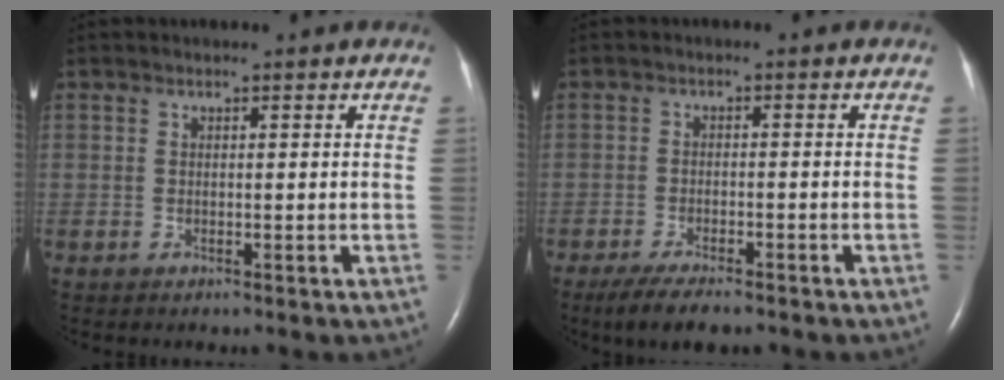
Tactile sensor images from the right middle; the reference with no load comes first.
{"total": 6.3, "force": [-4.8, 1.5, 3.7], "torque": [-0.063, -0.012, -0.077]}